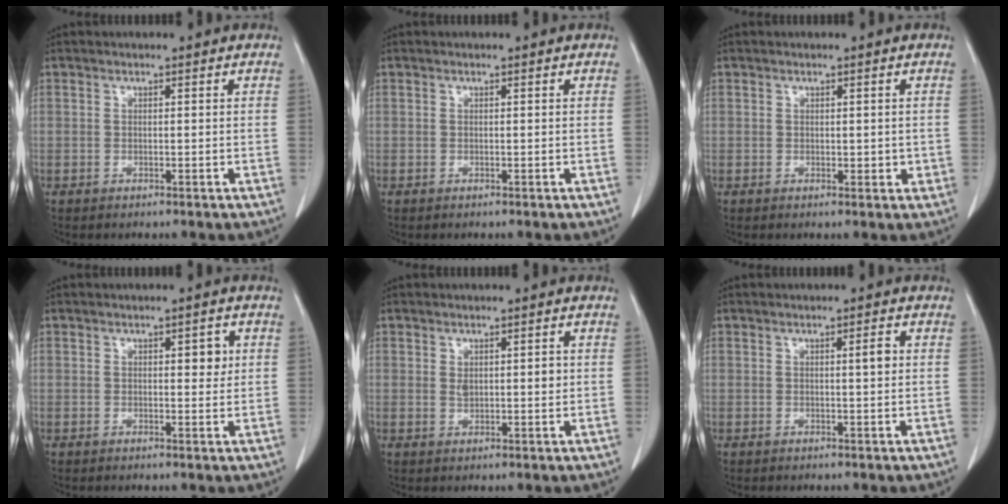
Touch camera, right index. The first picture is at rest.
{"total": 0.0}
{"total": 1.6, "force": [0.1, 1.1, 1.2], "torque": [-0.010, -0.001, 0.003]}
{"total": 2.6, "force": [0.7, 1.1, 2.2], "torque": [-0.025, 0.000, 0.009]}
{"total": 2.6, "force": [0.6, 1.3, 2.2], "torque": [-0.035, 0.001, 0.014]}
{"total": 1.6, "force": [0.3, 0.2, 1.6], "torque": [-0.026, 0.002, 0.005]}